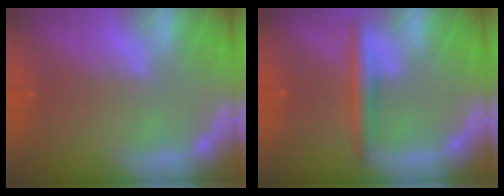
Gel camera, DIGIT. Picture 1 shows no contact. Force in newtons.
{"total": 3.0}